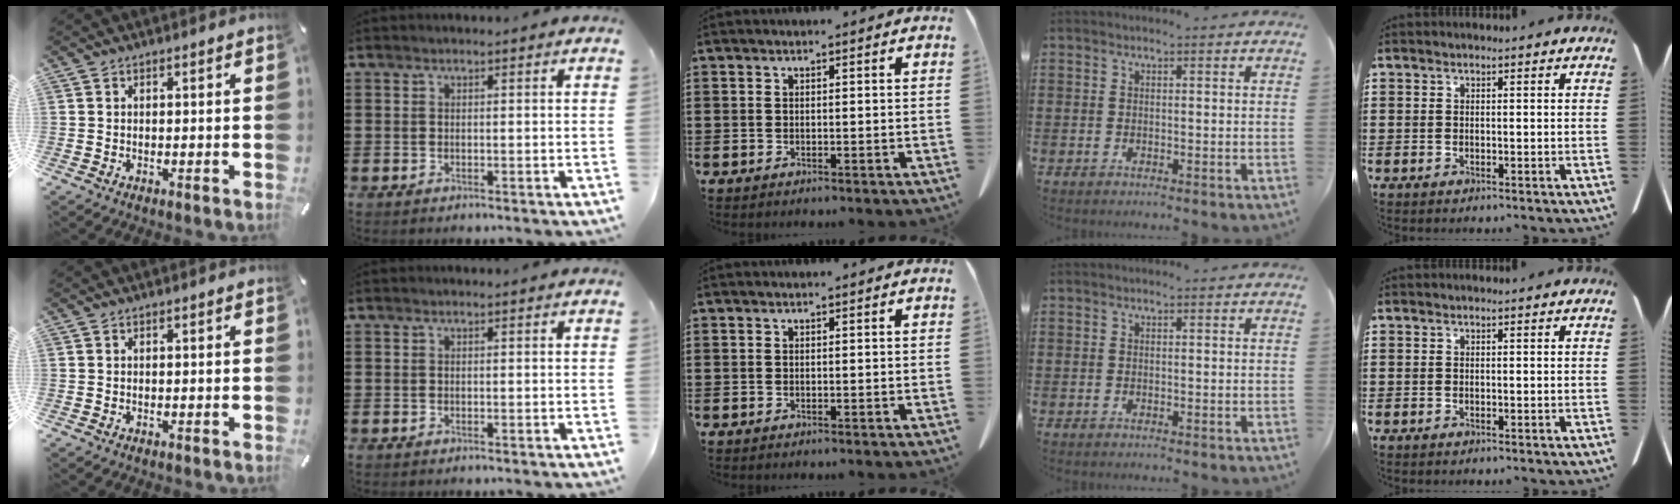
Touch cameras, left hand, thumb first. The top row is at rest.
{}